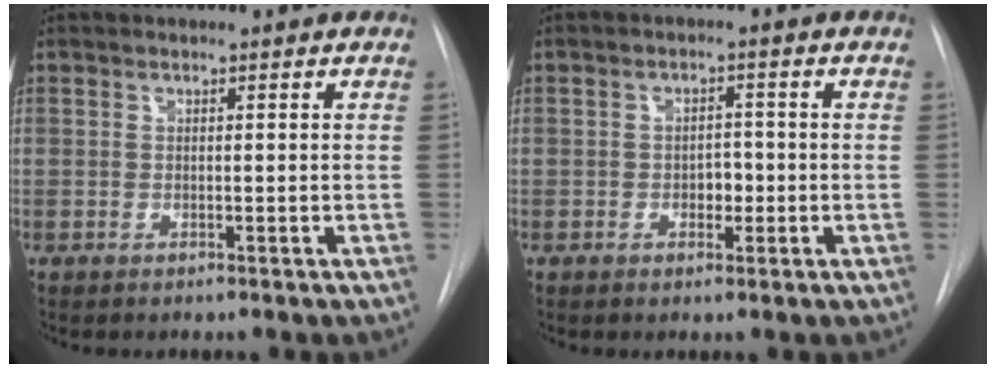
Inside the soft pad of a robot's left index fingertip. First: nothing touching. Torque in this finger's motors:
{"motor_torque": [0.07, 0.03, 0.04, 0.02]}